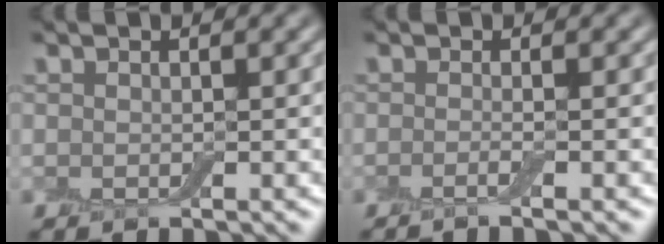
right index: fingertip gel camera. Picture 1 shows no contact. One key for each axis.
{"total": 1.5, "fx": -0.5, "fy": 0.4, "fz": 1.3, "tx": -0.014, "ty": -0.009, "tz": -0.019}